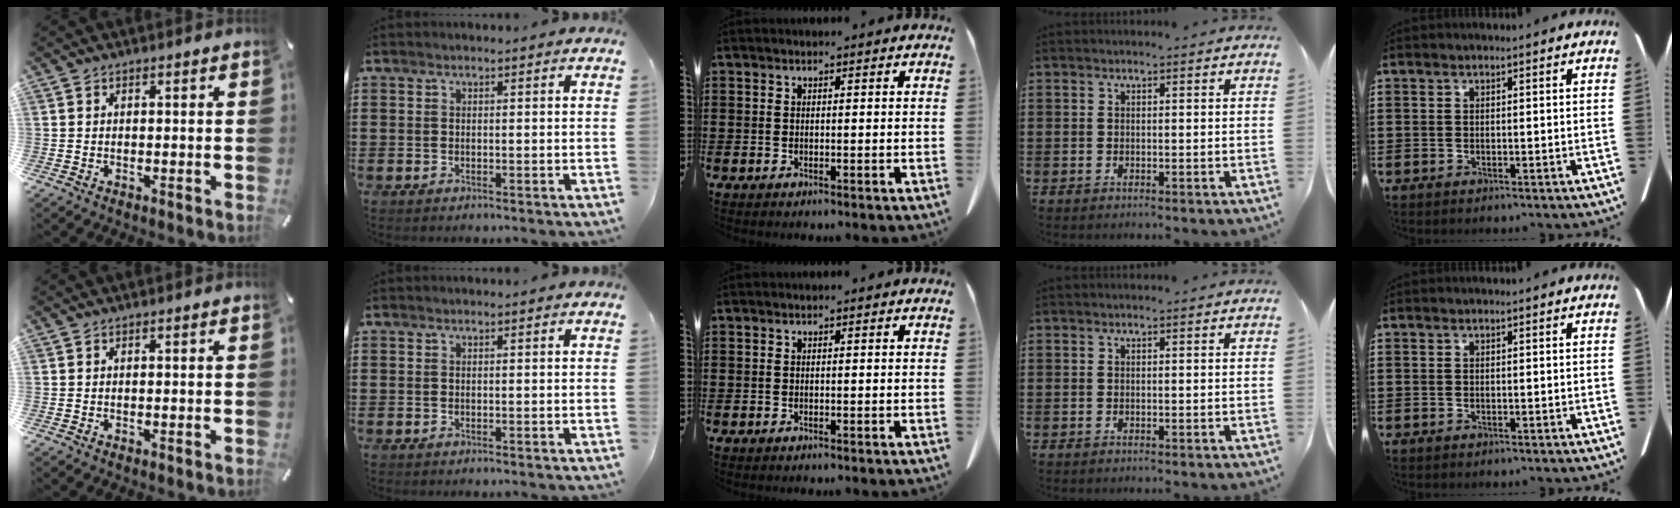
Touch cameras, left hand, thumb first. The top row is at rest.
{}